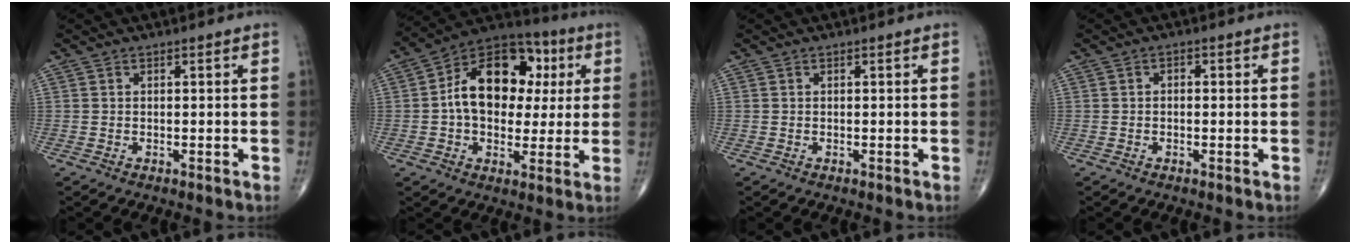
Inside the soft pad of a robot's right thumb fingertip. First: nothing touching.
{"total": 18.1, "force": [2.7, 12.3, 13.0], "torque": [-0.160, 0.023, 0.033]}
{"total": 0.0}
{"total": 1.2, "force": [0.1, 0.7, 0.9], "torque": [-0.013, 0.005, -0.002]}